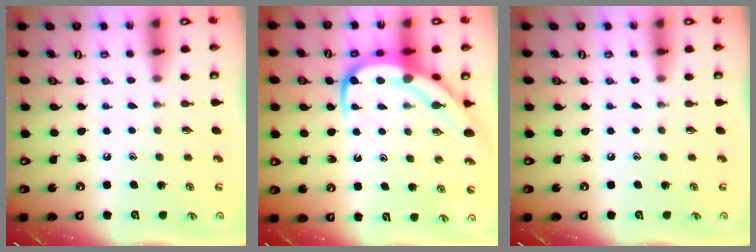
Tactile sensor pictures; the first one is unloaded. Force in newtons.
{"total": 11.8, "press": 11.7, "slide": 1.4}
{"total": 0.0}